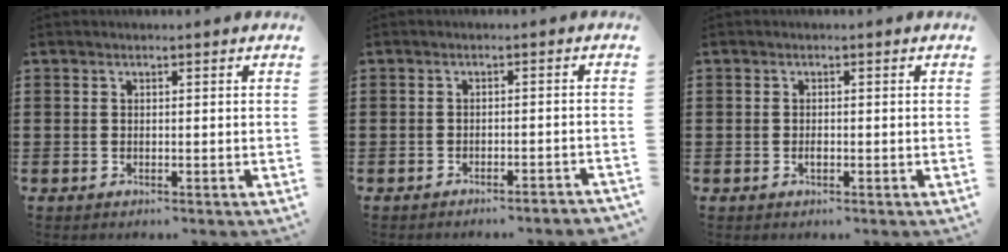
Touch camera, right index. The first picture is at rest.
{"total": 1.6, "force": [-1.6, -0.1, 0.4], "torque": [-0.010, 0.003, -0.033]}
{"total": 0.9, "force": [-0.3, 0.4, 0.8], "torque": [-0.016, -0.005, -0.004]}